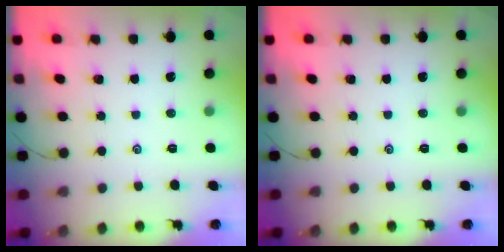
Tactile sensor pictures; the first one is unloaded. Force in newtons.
{"total": 0.0}